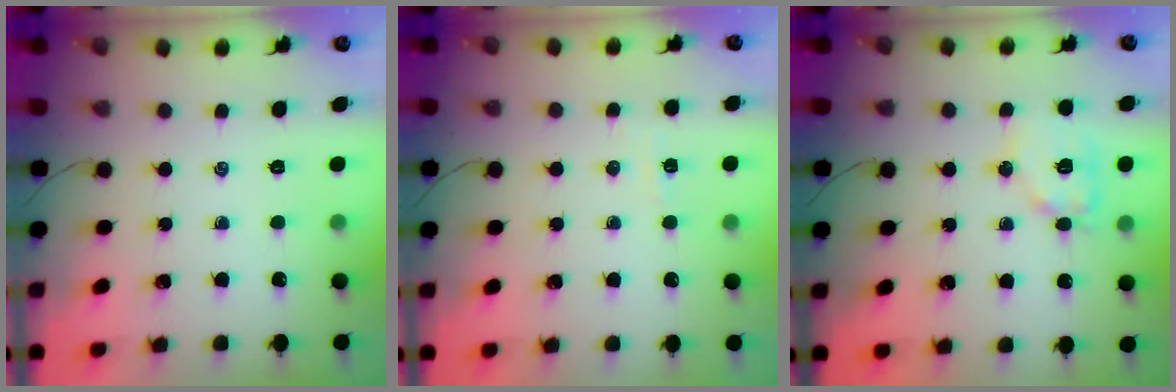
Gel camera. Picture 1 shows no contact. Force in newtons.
{"total": 2.4, "press": 2.3, "slide": 0.6}
{"total": 11.1, "press": 11.1, "slide": 1.2}